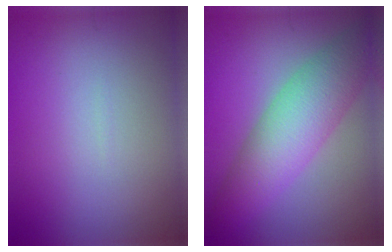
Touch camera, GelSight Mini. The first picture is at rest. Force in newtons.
{"total": 7.1, "press": 7.0, "slide": 0.3}